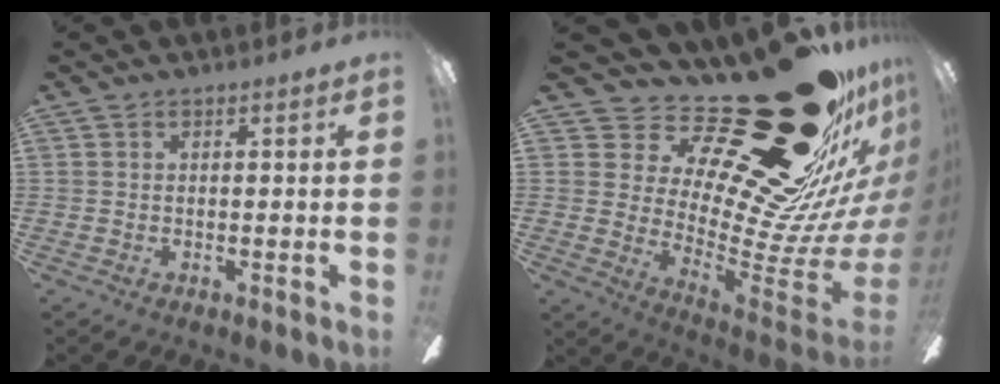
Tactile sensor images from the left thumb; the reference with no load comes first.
{"total": 38.9, "force": [25.0, 13.8, 26.4], "torque": [-0.297, -0.221, 0.482]}